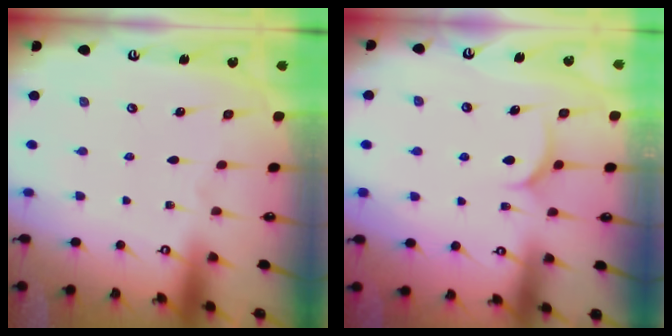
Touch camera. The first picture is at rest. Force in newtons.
{"total": 6.2, "press": 6.2, "slide": 0.2}